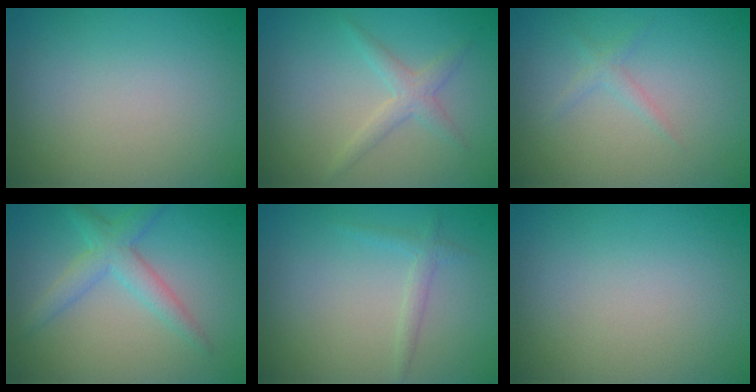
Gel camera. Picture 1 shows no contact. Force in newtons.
{"total": 1.9, "press": 1.9, "slide": 0.1}
{"total": 1.1, "press": 1.1, "slide": 0.0}
{"total": 3.1, "press": 3.1, "slide": 0.1}
{"total": 1.2, "press": 1.2, "slide": 0.1}
{"total": 0.0}